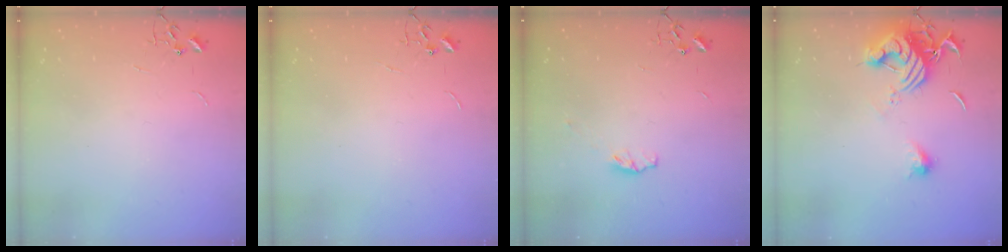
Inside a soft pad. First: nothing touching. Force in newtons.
{"total": 0.0}
{"total": 4.4, "press": 4.4, "slide": 0.6}
{"total": 12.7, "press": 12.7, "slide": 0.9}